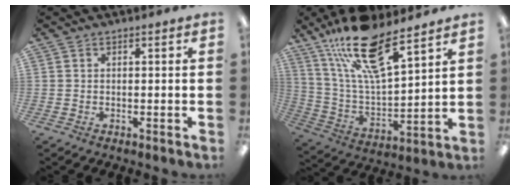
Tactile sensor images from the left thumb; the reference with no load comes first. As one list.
[{"total": 19.5, "force": [13.8, 6.0, 12.5], "torque": [-0.229, -0.074, 0.237]}]